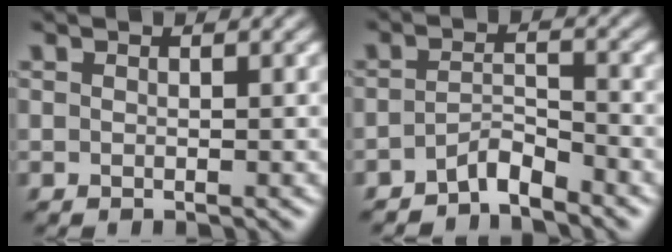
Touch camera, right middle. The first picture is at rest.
{"total": 2.4, "force": [-2.1, 0.5, 1.1], "torque": [-0.021, 0.010, -0.044]}